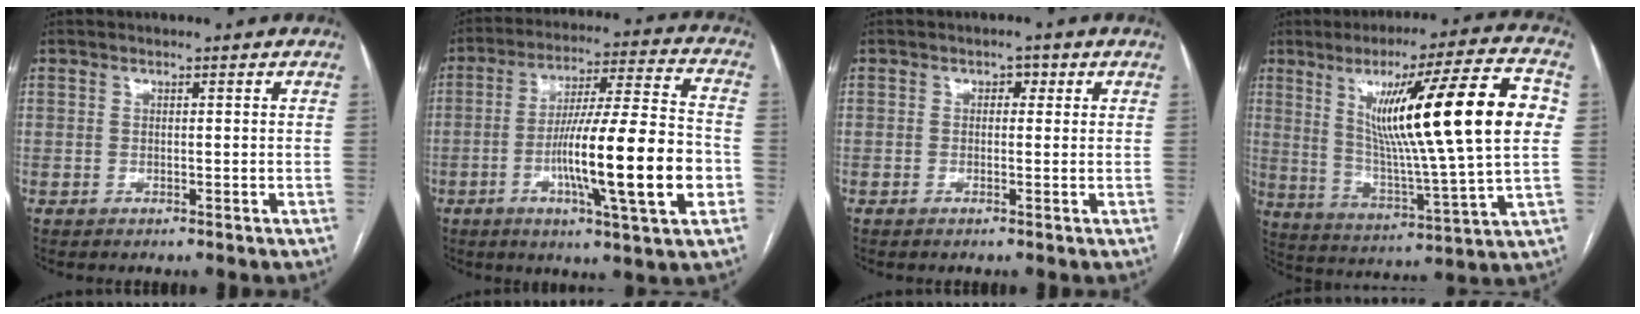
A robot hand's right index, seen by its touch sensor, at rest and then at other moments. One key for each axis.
{"total": 18.7, "fx": -4.5, "fy": 0.8, "fz": 18.1, "tx": -0.290, "ty": -0.003, "tz": -0.073}
{"total": 1.5, "fx": 0.4, "fy": 0.9, "fz": 1.2, "tx": -0.018, "ty": 0.012, "tz": 0.002}
{"total": 23.0, "fx": 5.4, "fy": 0.5, "fz": 22.4, "tx": -0.351, "ty": 0.001, "tz": 0.073}